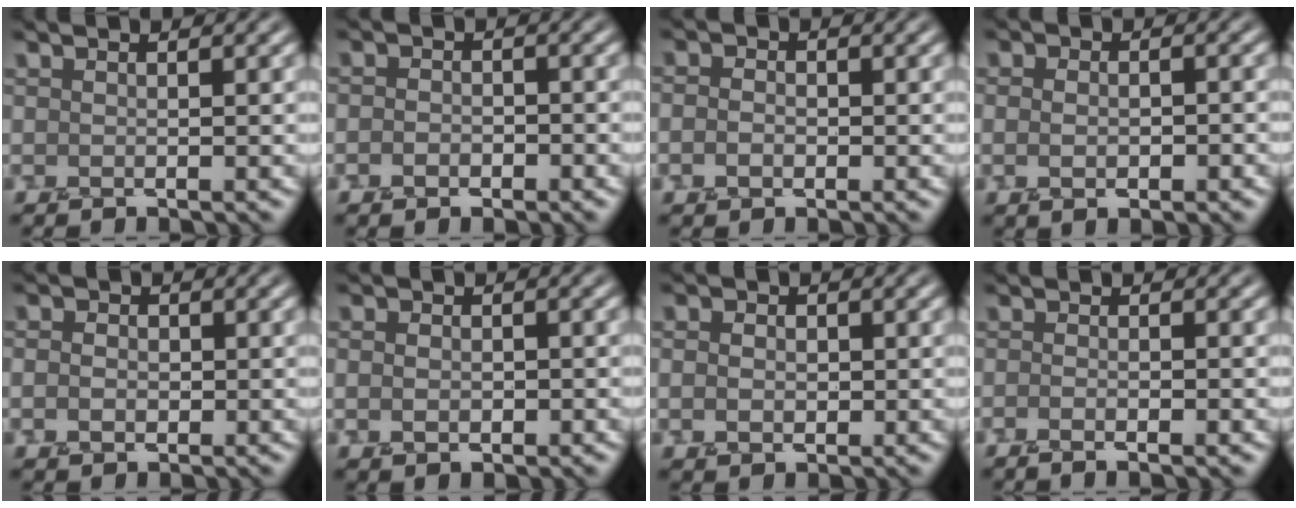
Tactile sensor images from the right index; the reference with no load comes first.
{"total": 1.5, "force": [-0.7, 1.1, 0.8], "torque": [-0.004, 0.003, -0.015]}
{"total": 1.7, "force": [-0.3, 1.3, 0.9], "torque": [-0.015, 0.003, -0.010]}
{"total": 3.9, "force": [-0.2, 2.6, 2.9], "torque": [-0.011, 0.009, -0.012]}
{"total": 2.4, "force": [0.0, 2.0, 1.3], "torque": [-0.014, 0.006, -0.008]}
{"total": 2.1, "force": [-0.1, 1.6, 1.3], "torque": [-0.011, 0.004, -0.002]}
{"total": 2.8, "force": [0.3, 2.3, 1.6], "torque": [-0.015, 0.008, -0.004]}
{"total": 2.4, "force": [-0.8, 0.9, 2.1], "torque": [-0.011, 0.003, -0.015]}